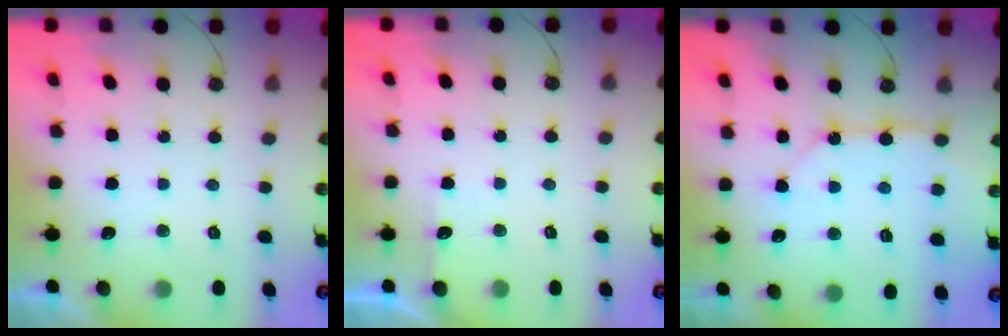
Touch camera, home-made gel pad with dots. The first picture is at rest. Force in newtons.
{"total": 3.5, "press": 3.5, "slide": 0.5}
{"total": 10.4, "press": 10.3, "slide": 1.2}